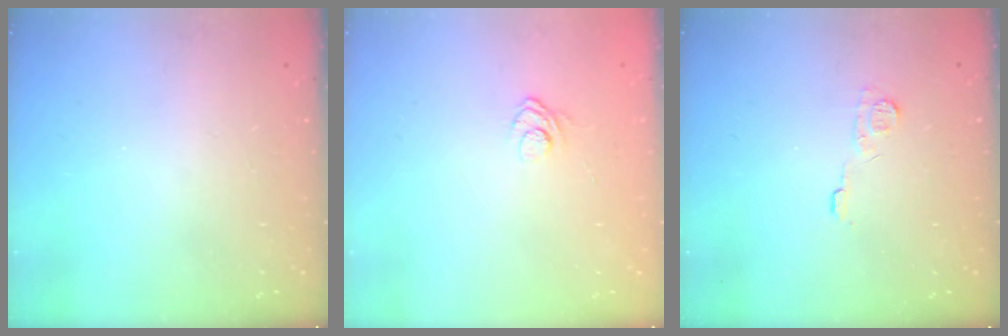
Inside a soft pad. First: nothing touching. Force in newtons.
{"total": 3.7, "press": 3.6, "slide": 1.2}
{"total": 5.8, "press": 5.8, "slide": 0.6}